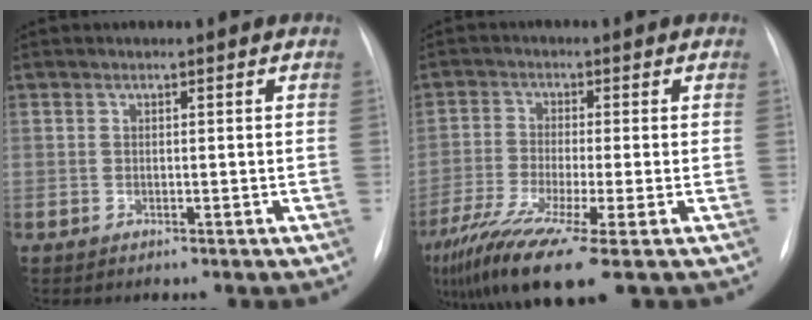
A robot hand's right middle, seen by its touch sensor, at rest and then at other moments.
{"total": 12.0, "force": [-7.3, 0.4, 9.6], "torque": [-0.184, -0.035, -0.130]}